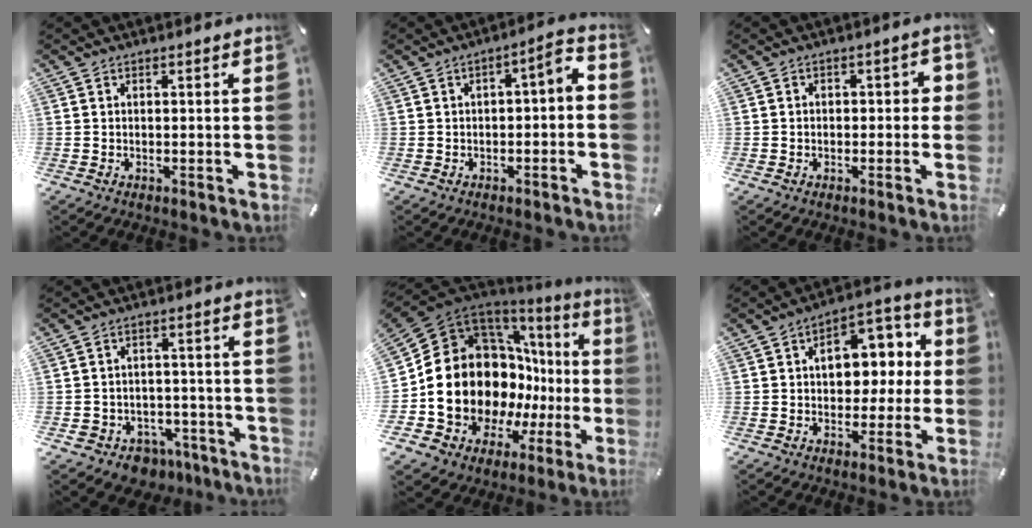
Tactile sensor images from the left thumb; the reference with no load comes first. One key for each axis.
{"total": 4.2, "fx": -2.4, "fy": 1.8, "fz": 3.0, "tx": -0.050, "ty": 0.021, "tz": -0.047}
{"total": 2.8, "fx": -1.2, "fy": 2.0, "fz": 1.5, "tx": -0.020, "ty": 0.009, "tz": -0.027}
{"total": 5.8, "fx": -3.3, "fy": 4.6, "fz": 1.1, "tx": -0.024, "ty": 0.024, "tz": -0.060}
{"total": 22.2, "fx": -1.5, "fy": 17.2, "fz": 14.0, "tx": -0.232, "ty": -0.047, "tz": 0.011}
{"total": 11.5, "fx": 1.3, "fy": 8.5, "fz": 7.6, "tx": -0.096, "ty": -0.002, "tz": 0.021}